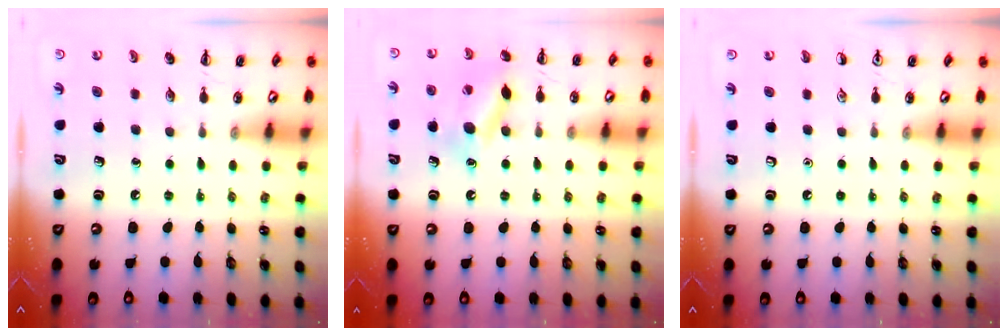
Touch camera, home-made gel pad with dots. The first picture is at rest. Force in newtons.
{"total": 12.7, "press": 12.6, "slide": 2.0}
{"total": 0.0}